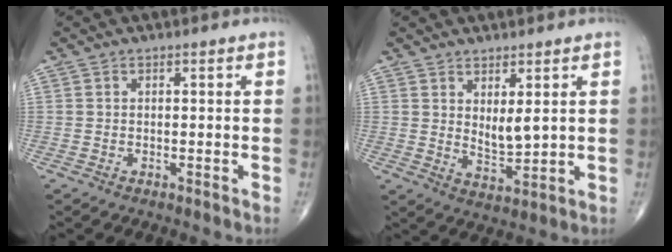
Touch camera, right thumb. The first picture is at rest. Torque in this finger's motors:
{"motor_torque": [0.05, 0.05, 0.08, 0.07, -0.02]}